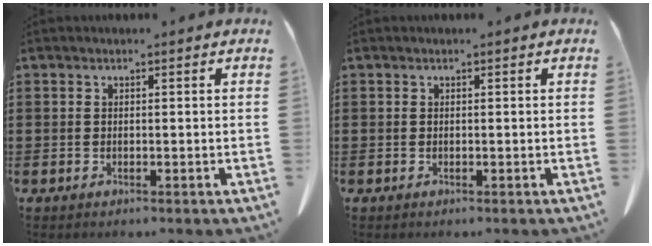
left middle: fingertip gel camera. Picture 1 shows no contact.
{"total": 0.0}